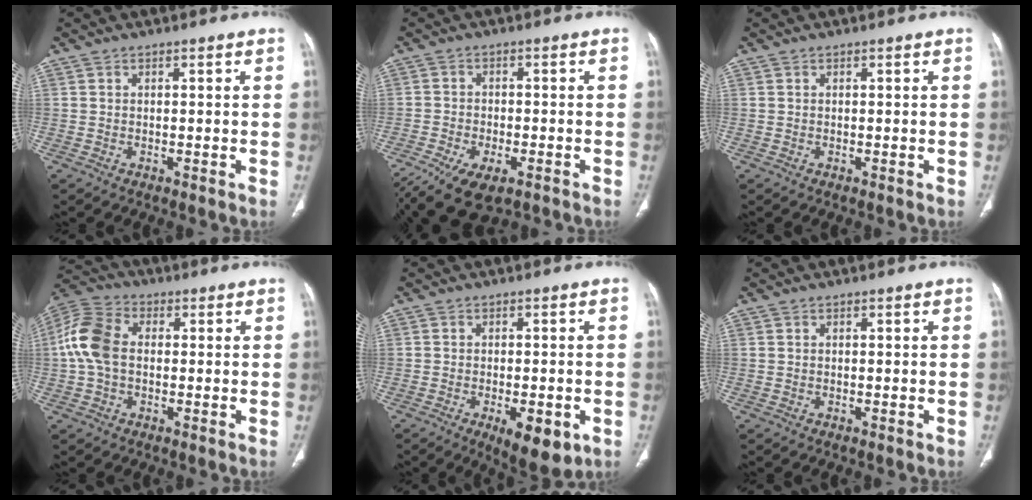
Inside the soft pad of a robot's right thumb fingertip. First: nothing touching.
{"total": 14.0, "force": [-8.5, 6.7, 8.8], "torque": [-0.190, 0.011, -0.132]}
{"total": 0.0}
{"total": 10.2, "force": [0.3, 6.9, 7.5], "torque": [-0.165, 0.028, -0.002]}
{"total": 8.8, "force": [-3.4, 3.6, 7.2], "torque": [-0.091, -0.004, -0.039]}
{"total": 0.0}